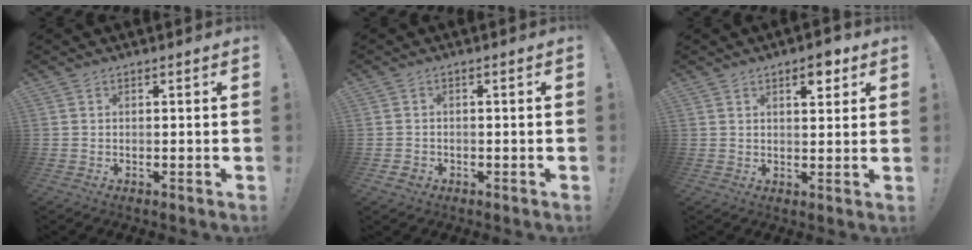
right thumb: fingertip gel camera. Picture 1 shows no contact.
{"total": 1.9, "force": [-1.1, 1.4, 0.8], "torque": [-0.010, 0.002, -0.019]}
{"total": 5.2, "force": [3.1, 2.4, 3.4], "torque": [-0.027, -0.014, 0.046]}